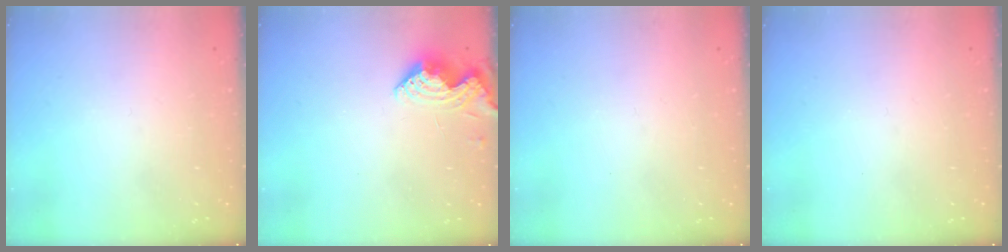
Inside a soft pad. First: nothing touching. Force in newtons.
{"total": 10.0, "press": 10.0, "slide": 0.4}
{"total": 0.0}
{"total": 0.0}